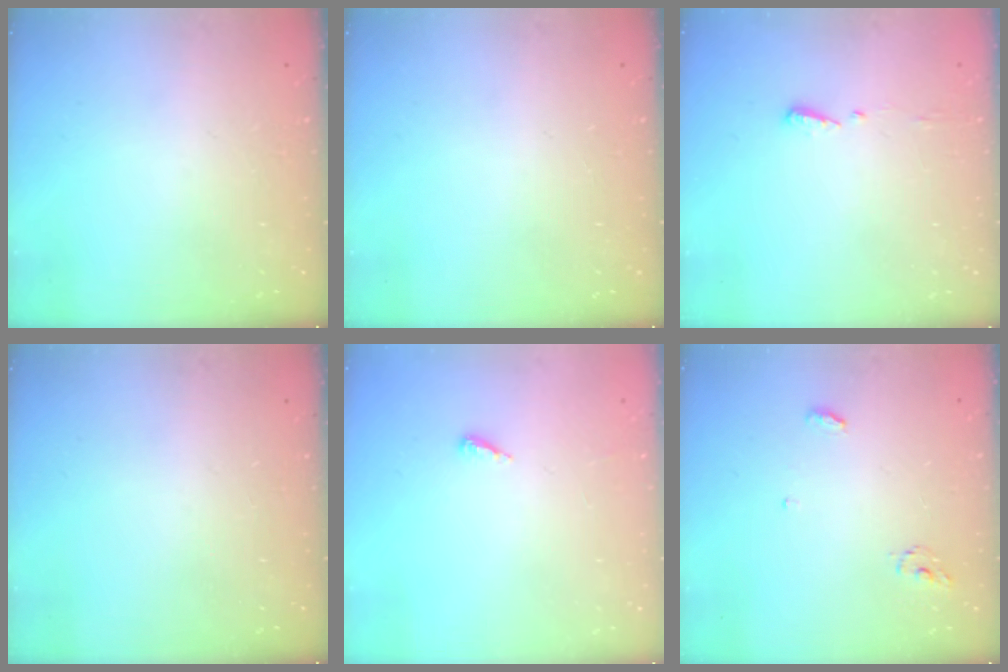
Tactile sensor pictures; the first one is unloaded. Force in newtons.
{"total": 0.0}
{"total": 4.0, "press": 3.9, "slide": 0.5}
{"total": 0.0}
{"total": 2.8, "press": 2.8, "slide": 0.2}
{"total": 3.6, "press": 3.5, "slide": 0.3}